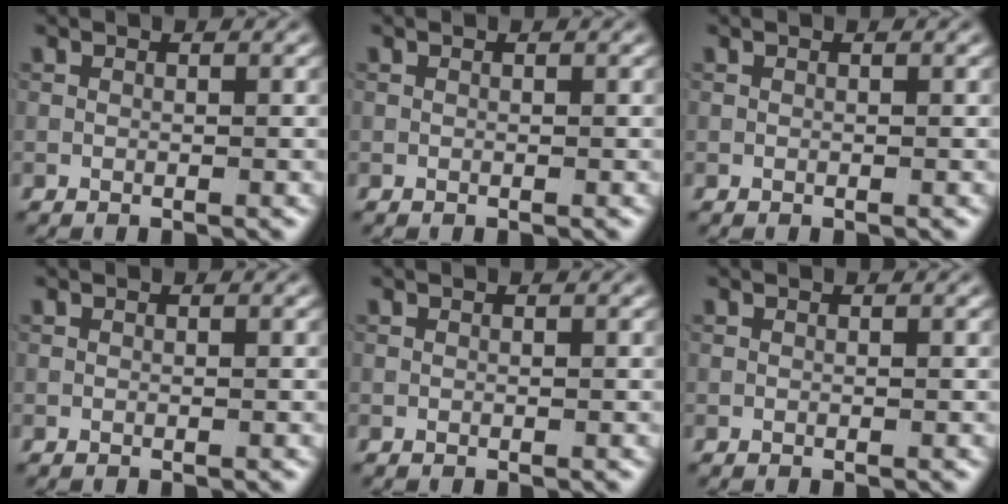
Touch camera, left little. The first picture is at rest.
{"total": 0.0}
{"total": 0.0}
{"total": 0.0}
{"total": 0.0}
{"total": 0.0}